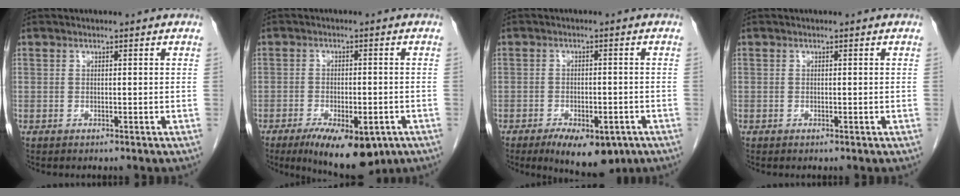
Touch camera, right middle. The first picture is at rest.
{"total": 11.9, "force": [-7.2, 4.4, 8.4], "torque": [-0.124, -0.011, -0.103]}
{"total": 9.8, "force": [-6.3, 4.1, 6.3], "torque": [-0.083, -0.005, -0.088]}
{"total": 0.0}